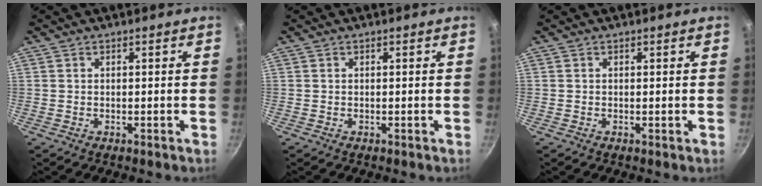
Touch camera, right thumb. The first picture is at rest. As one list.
[{"total": 0.0}, {"total": 0.0}]